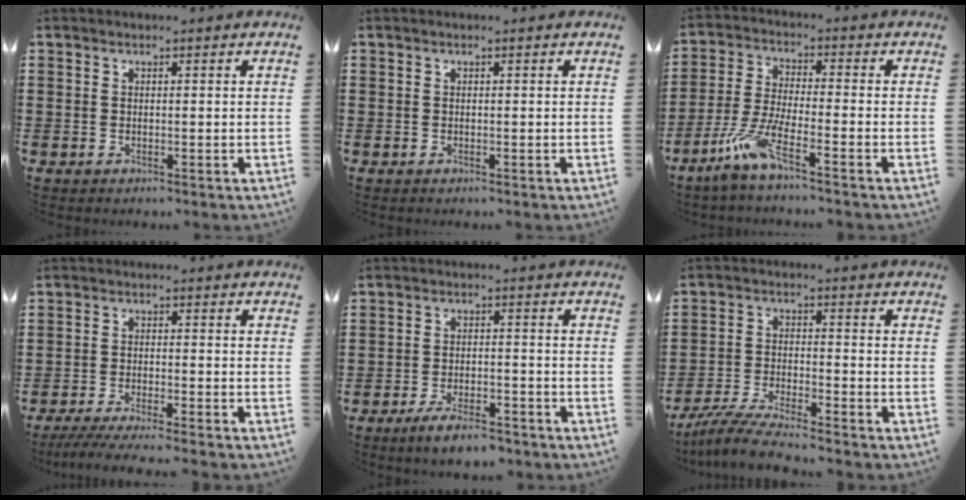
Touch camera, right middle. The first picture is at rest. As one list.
[{"total": 0.0}, {"total": 7.1, "force": [-4.8, 0.7, 5.1], "torque": [-0.123, -0.016, -0.095]}, {"total": 4.1, "force": [-3.7, -0.3, 1.6], "torque": [-0.040, -0.016, -0.074]}, {"total": 4.8, "force": [-4.1, 0.8, 2.3], "torque": [-0.043, 0.000, -0.079]}, {"total": 6.2, "force": [-5.8, 0.1, 2.2], "torque": [-0.054, -0.012, -0.113]}]